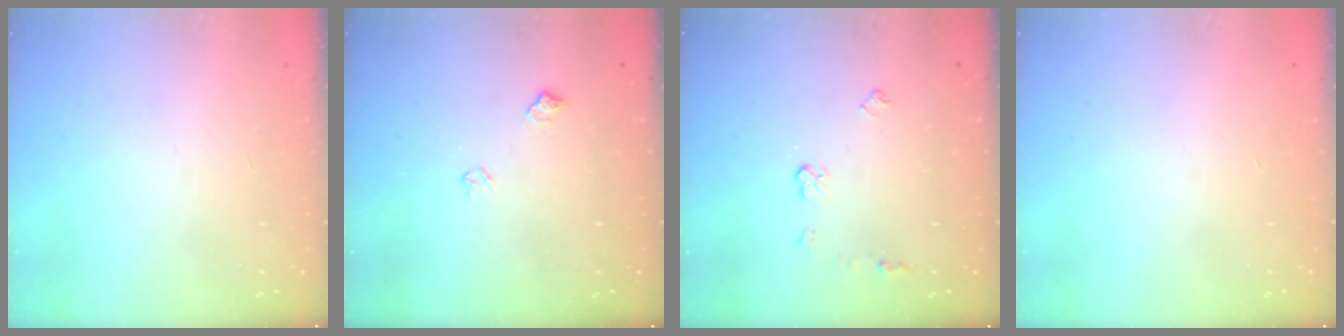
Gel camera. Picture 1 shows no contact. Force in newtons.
{"total": 6.2, "press": 6.1, "slide": 0.8}
{"total": 4.0, "press": 4.0, "slide": 0.7}
{"total": 0.0}